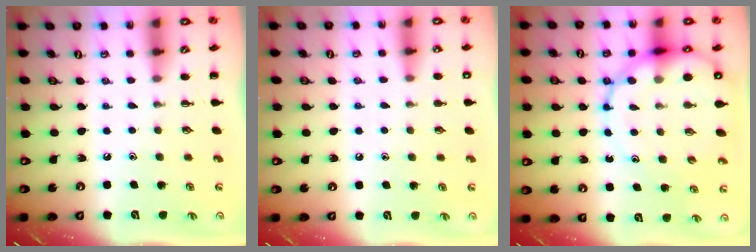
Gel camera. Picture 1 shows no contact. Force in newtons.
{"total": 7.0, "press": 6.8, "slide": 1.8}
{"total": 17.9, "press": 17.4, "slide": 4.4}